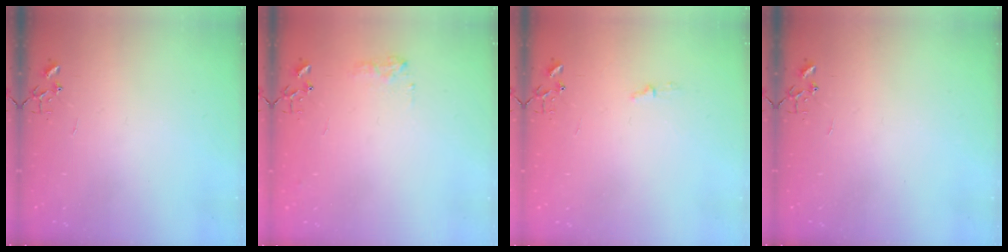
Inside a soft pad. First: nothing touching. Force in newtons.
{"total": 7.8, "press": 7.8, "slide": 0.1}
{"total": 3.8, "press": 3.7, "slide": 0.5}
{"total": 0.0}